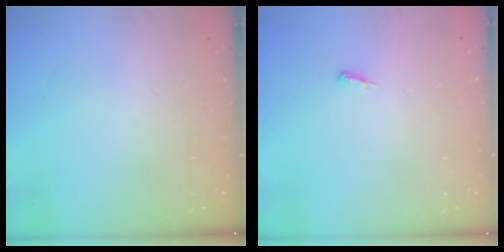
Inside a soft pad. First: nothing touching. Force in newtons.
{"total": 3.5, "press": 3.5, "slide": 0.3}